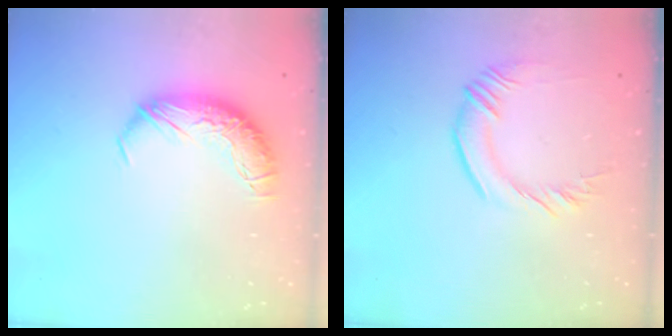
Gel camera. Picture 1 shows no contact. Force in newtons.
{"total": 1.2, "press": 0.8, "slide": 0.9}